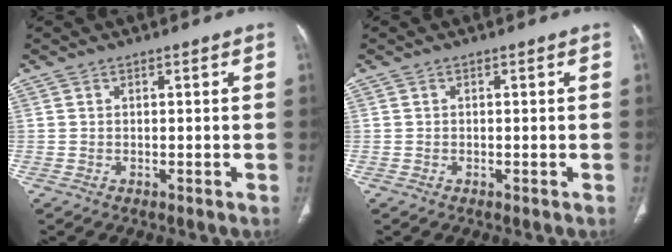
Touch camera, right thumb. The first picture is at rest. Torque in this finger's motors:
{"motor_torque": [-0.06, 0.33, -0.44, 0.16, 0.03]}